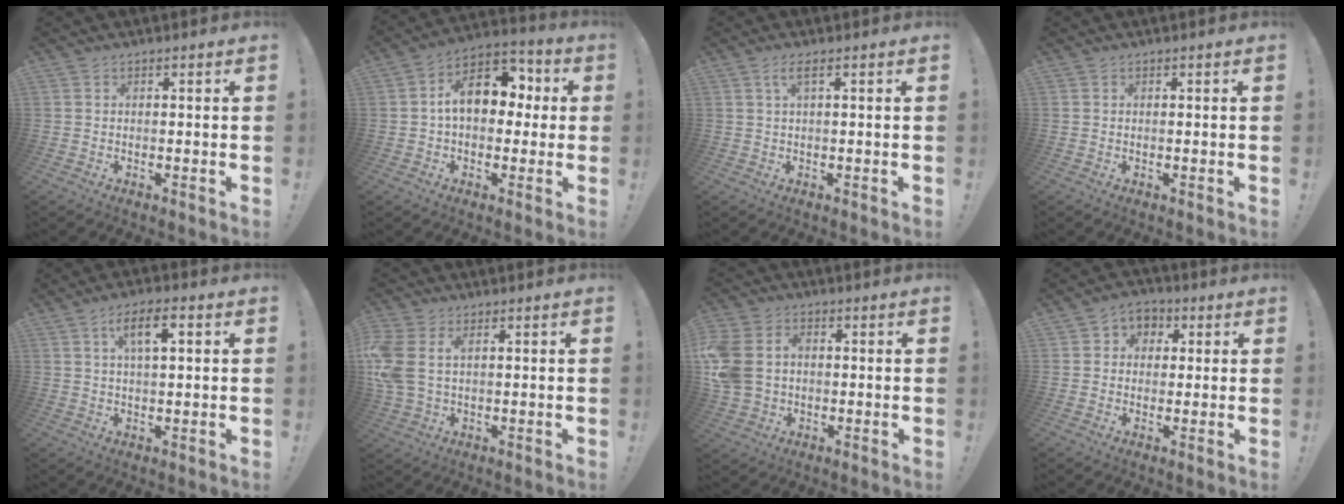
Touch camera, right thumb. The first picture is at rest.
{"total": 14.1, "force": [2.0, 9.4, 10.3], "torque": [-0.145, 0.012, 0.041]}
{"total": 2.7, "force": [0.9, 0.4, 2.5], "torque": [-0.046, 0.001, 0.013]}
{"total": 0.0}
{"total": 6.9, "force": [2.4, 2.4, 6.0], "torque": [-0.095, 0.001, 0.034]}
{"total": 8.0, "force": [2.0, 5.3, 5.7], "torque": [-0.128, -0.005, 0.043]}
{"total": 11.7, "force": [0.8, 9.2, 7.1], "torque": [-0.164, 0.010, 0.021]}
{"total": 5.4, "force": [0.3, 5.0, 1.9], "torque": [-0.020, 0.008, 0.007]}